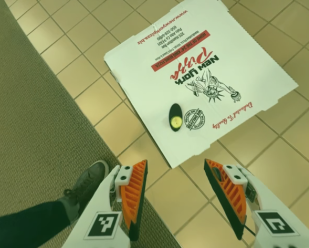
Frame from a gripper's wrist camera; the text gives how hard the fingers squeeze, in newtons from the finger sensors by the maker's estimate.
{"total": 0.0}